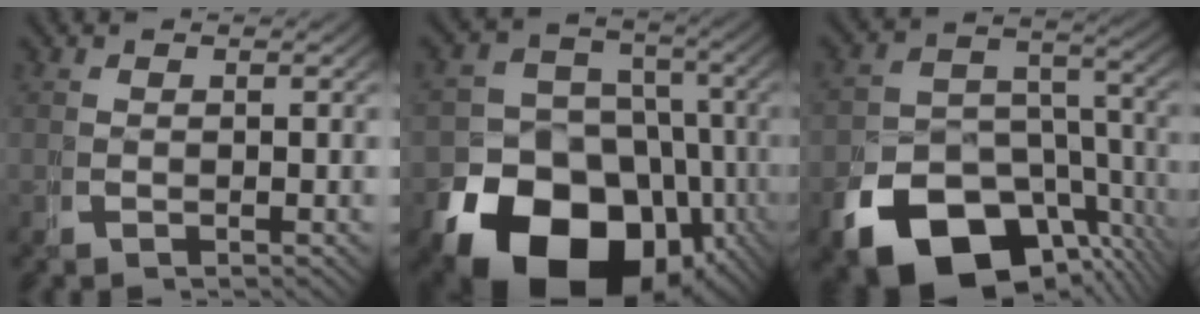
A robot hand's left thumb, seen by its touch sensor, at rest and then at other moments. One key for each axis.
{"total": 20.4, "fx": -8.7, "fy": 14.0, "fz": 12.0, "tx": -0.210, "ty": -0.088, "tz": -0.114}
{"total": 14.3, "fx": -7.4, "fy": 8.9, "fz": 8.4, "tx": -0.131, "ty": -0.042, "tz": -0.108}